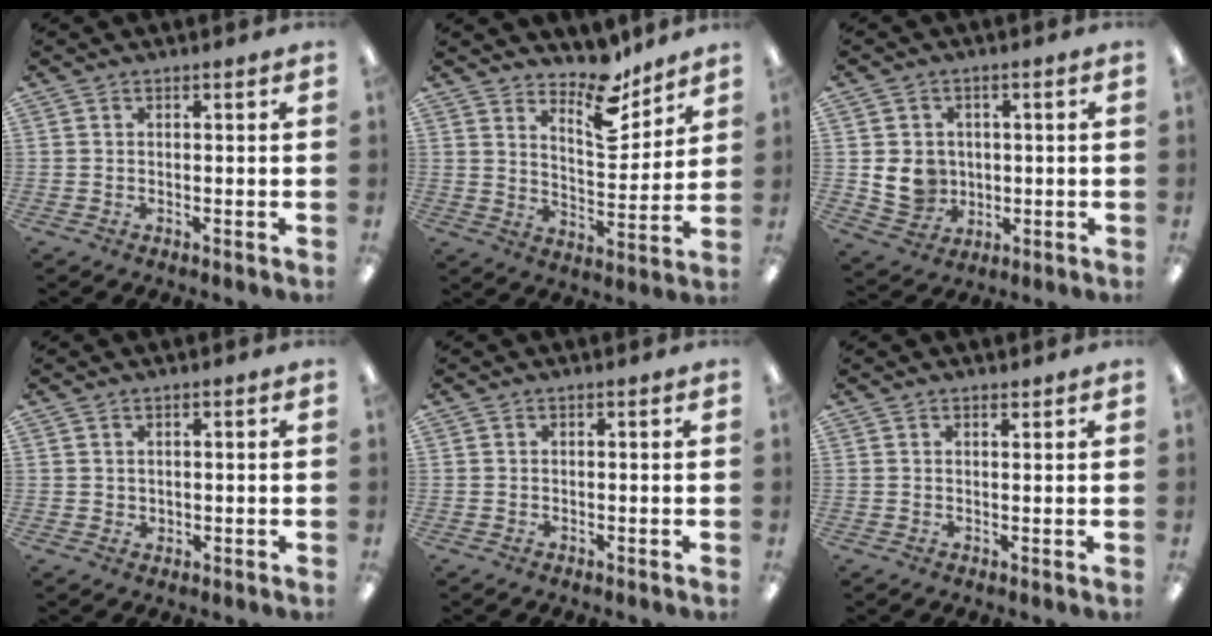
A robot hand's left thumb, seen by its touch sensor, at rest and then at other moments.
{"total": 13.0, "force": [9.9, 5.3, 6.4], "torque": [-0.076, -0.073, 0.172]}
{"total": 8.1, "force": [-0.1, 7.4, 3.3], "torque": [-0.068, 0.008, 0.002]}
{"total": 1.2, "force": [0.7, 1.0, 0.1], "torque": [-0.003, 0.004, 0.012]}
{"total": 0.0}
{"total": 1.0, "force": [0.9, 0.3, 0.3], "torque": [0.001, -0.003, 0.015]}